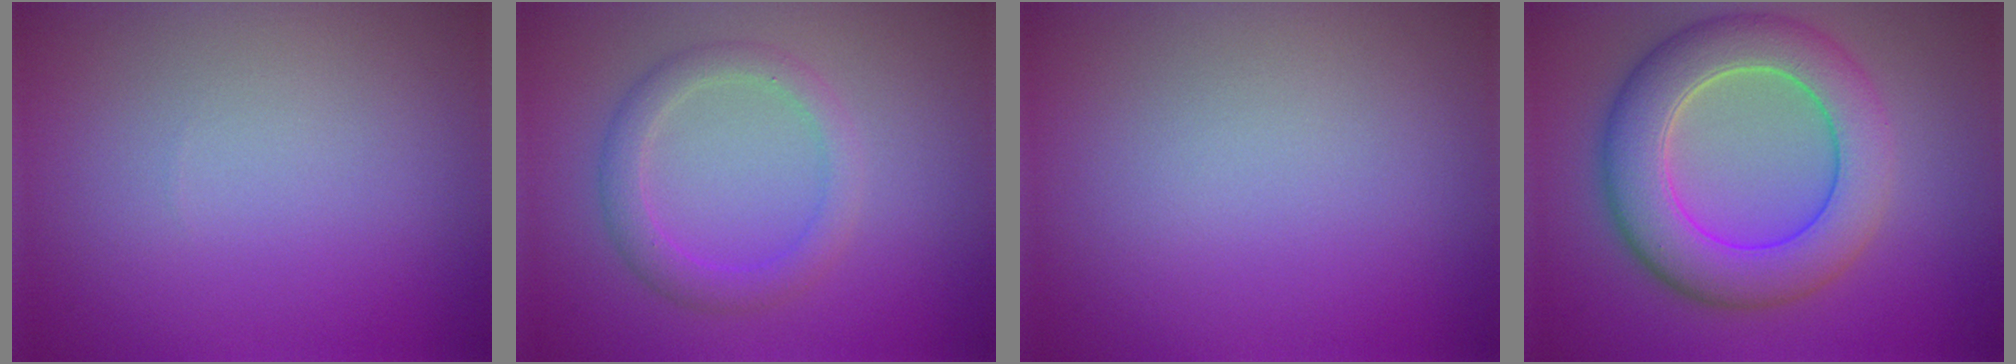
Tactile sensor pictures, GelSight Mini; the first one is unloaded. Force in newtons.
{"total": 2.7, "press": 2.7, "slide": 0.0}
{"total": 0.0}
{"total": 7.7, "press": 7.7, "slide": 0.4}